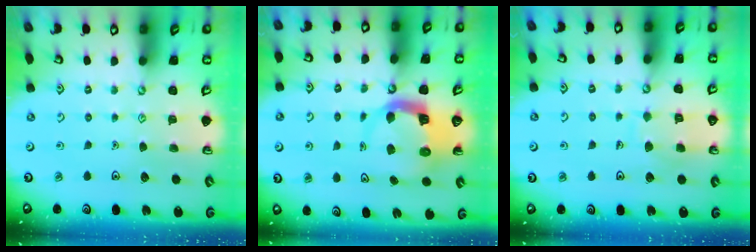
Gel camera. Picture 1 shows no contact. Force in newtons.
{"total": 5.9, "press": 5.8, "slide": 1.0}
{"total": 7.3, "press": 7.3, "slide": 0.7}